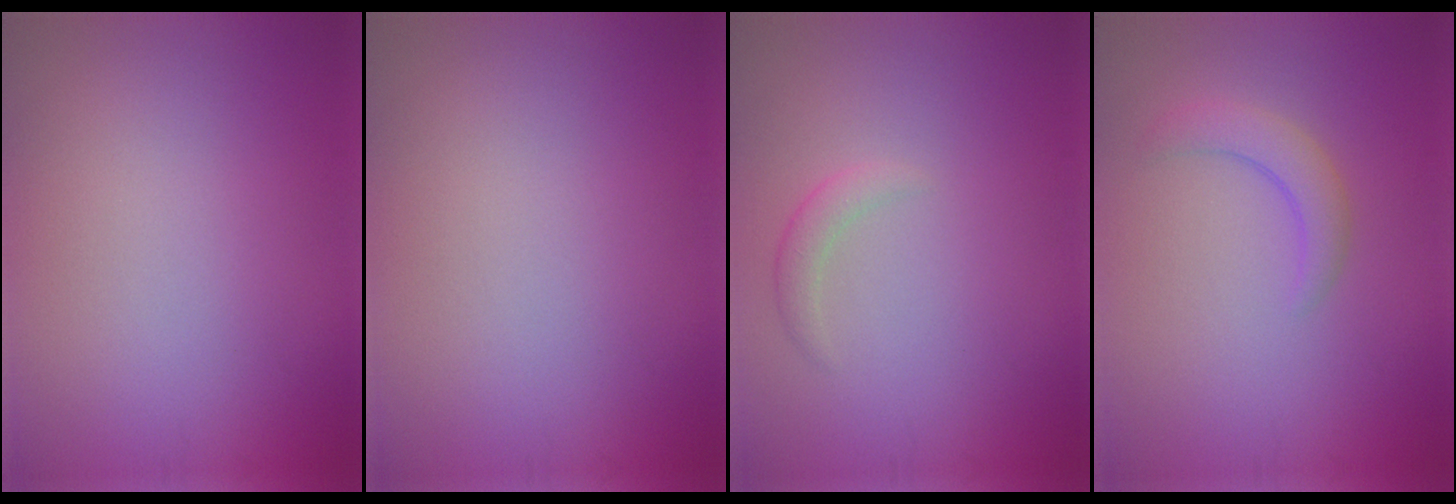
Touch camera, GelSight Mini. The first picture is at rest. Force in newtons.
{"total": 0.0}
{"total": 1.2, "press": 1.2, "slide": 0.1}
{"total": 2.3, "press": 2.3, "slide": 0.4}